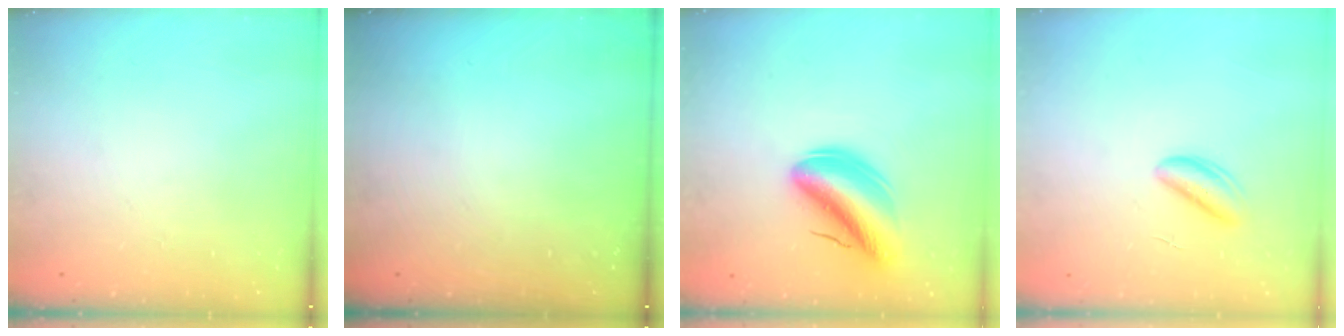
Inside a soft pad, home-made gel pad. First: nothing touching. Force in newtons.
{"total": 0.0}
{"total": 9.9, "press": 9.4, "slide": 2.9}
{"total": 2.7, "press": 2.6, "slide": 0.4}